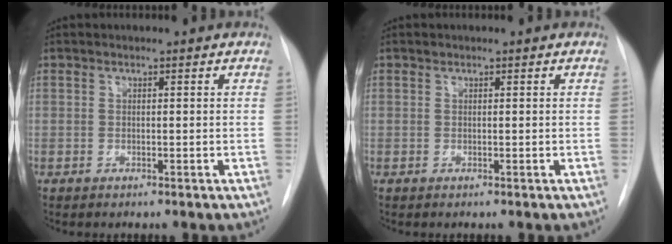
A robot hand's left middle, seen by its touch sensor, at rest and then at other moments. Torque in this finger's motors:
{"motor_torque": [0.32, -0.11, -0.06, 0.00]}